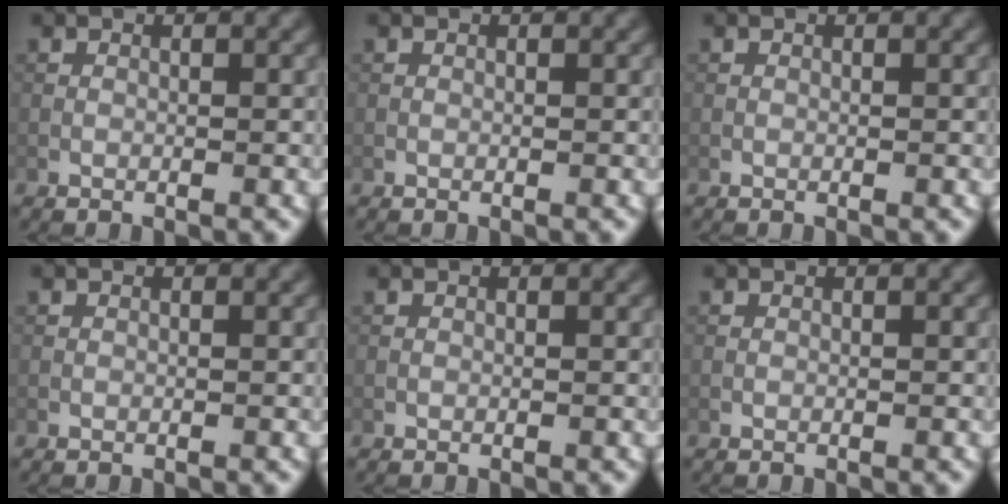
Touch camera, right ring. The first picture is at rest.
{"total": 0.0}
{"total": 0.0}
{"total": 0.0}
{"total": 0.0}
{"total": 0.0}